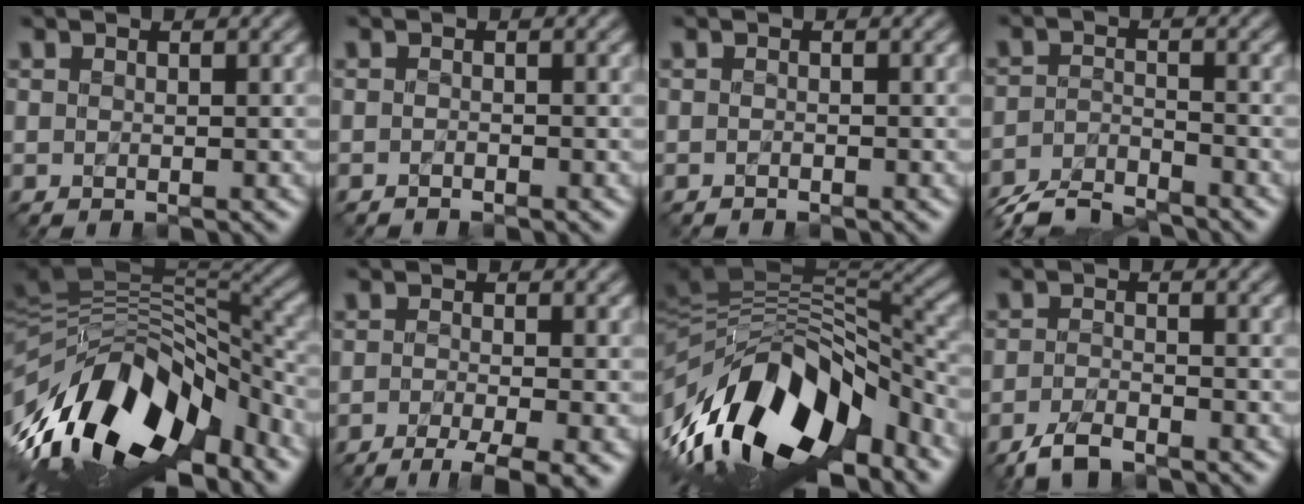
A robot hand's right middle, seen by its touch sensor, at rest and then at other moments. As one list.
[{"total": 0.9, "force": [-0.8, -0.4, -0.3], "torque": [-0.009, 0.003, -0.014]}, {"total": 0.8, "force": [-0.5, -0.4, -0.4], "torque": [-0.003, 0.003, -0.007]}, {"total": 4.8, "force": [-4.8, 0.4, 0.3], "torque": [-0.029, -0.005, -0.087]}, {"total": 13.9, "force": [-6.4, 7.0, 10.2], "torque": [-0.199, 0.019, -0.108]}, {"total": 4.8, "force": [-3.5, 0.6, 3.2], "torque": [-0.060, -0.004, -0.057]}, {"total": 15.2, "force": [-6.6, 7.1, 11.7], "torque": [-0.220, 0.009, -0.109]}, {"total": 2.3, "force": [-2.3, 0.0, 0.4], "torque": [-0.032, 0.001, -0.048]}]